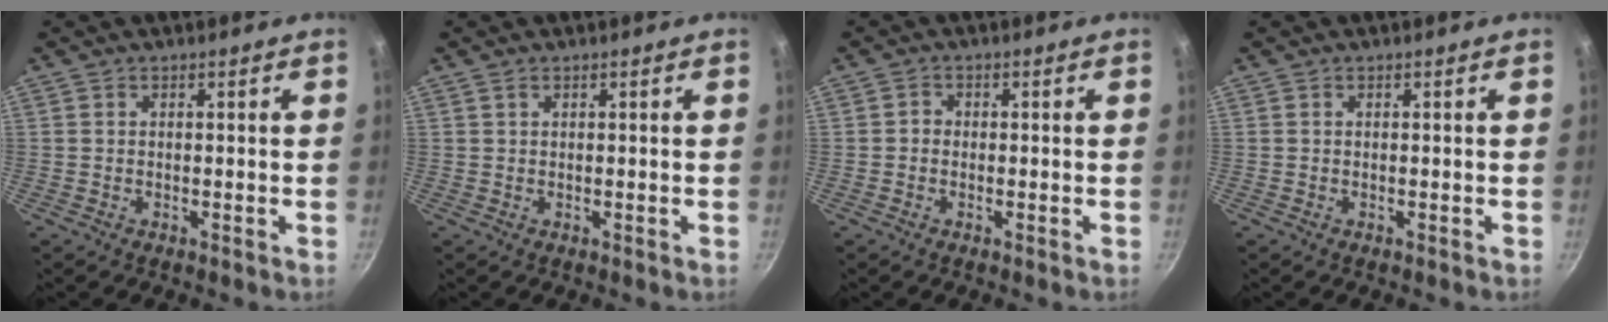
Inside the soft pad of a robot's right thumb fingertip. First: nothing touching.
{"total": 0.6, "force": [0.5, 0.3, 0.3], "torque": [-0.007, 0.001, 0.009]}
{"total": 1.3, "force": [-0.3, 1.2, 0.5], "torque": [-0.006, 0.006, -0.008]}
{"total": 0.0}